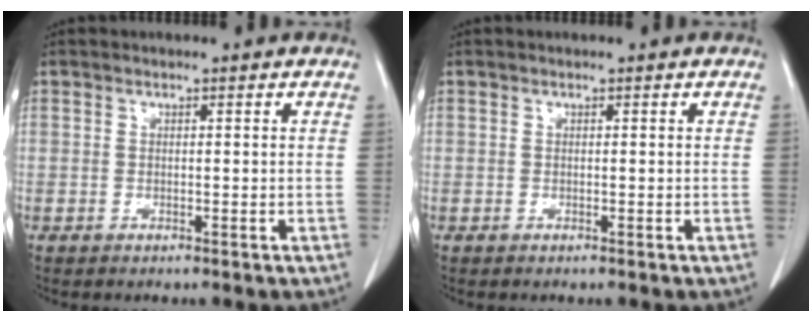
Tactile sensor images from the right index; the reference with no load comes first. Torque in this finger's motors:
{"motor_torque": [0.00, 0.00, 0.00, 0.00]}